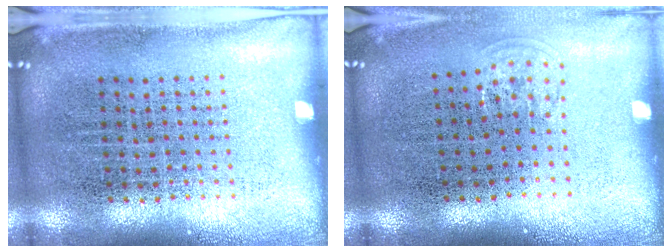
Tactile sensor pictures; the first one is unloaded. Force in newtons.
{"total": 0.8, "press": 0.6, "slide": 0.5}